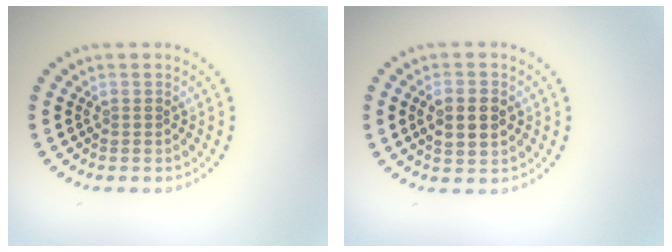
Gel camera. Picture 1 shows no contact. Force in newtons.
{"total": 3.2, "press": 3.2, "slide": 0.3}